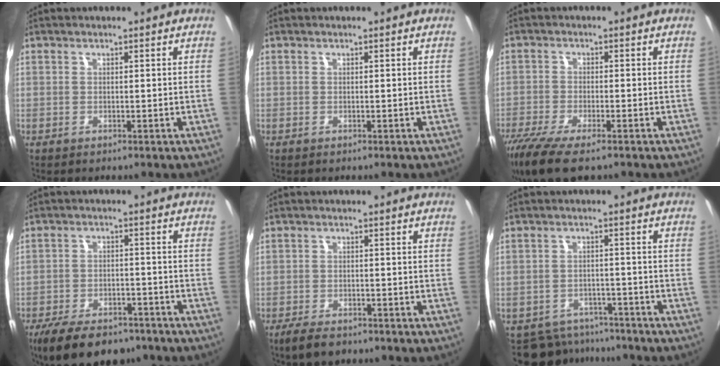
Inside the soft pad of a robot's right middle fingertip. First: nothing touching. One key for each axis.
{"total": 0.0}
{"total": 11.3, "fx": -8.1, "fy": 3.0, "fz": 7.2, "tx": -0.165, "ty": -0.044, "tz": -0.149}
{"total": 14.3, "fx": -10.5, "fy": 6.4, "fz": 7.2, "tx": -0.161, "ty": -0.014, "tz": -0.162}
{"total": 4.9, "fx": -3.7, "fy": 2.1, "fz": 2.4, "tx": -0.063, "ty": -0.007, "tz": -0.064}
{"total": 8.2, "fx": -6.9, "fy": 4.2, "fz": 1.3, "tx": -0.034, "ty": 0.007, "tz": -0.095}